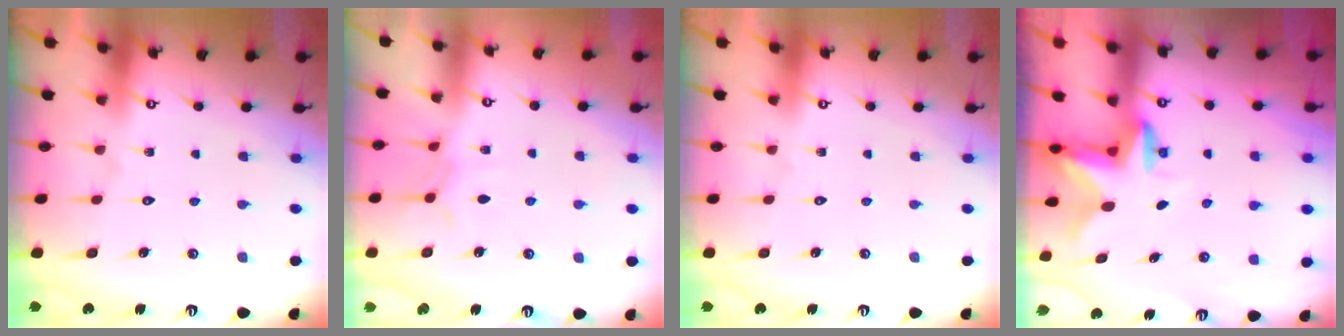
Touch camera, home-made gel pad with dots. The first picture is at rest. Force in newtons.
{"total": 3.9, "press": 3.8, "slide": 0.6}
{"total": 0.0}
{"total": 2.8, "press": 2.7, "slide": 0.5}